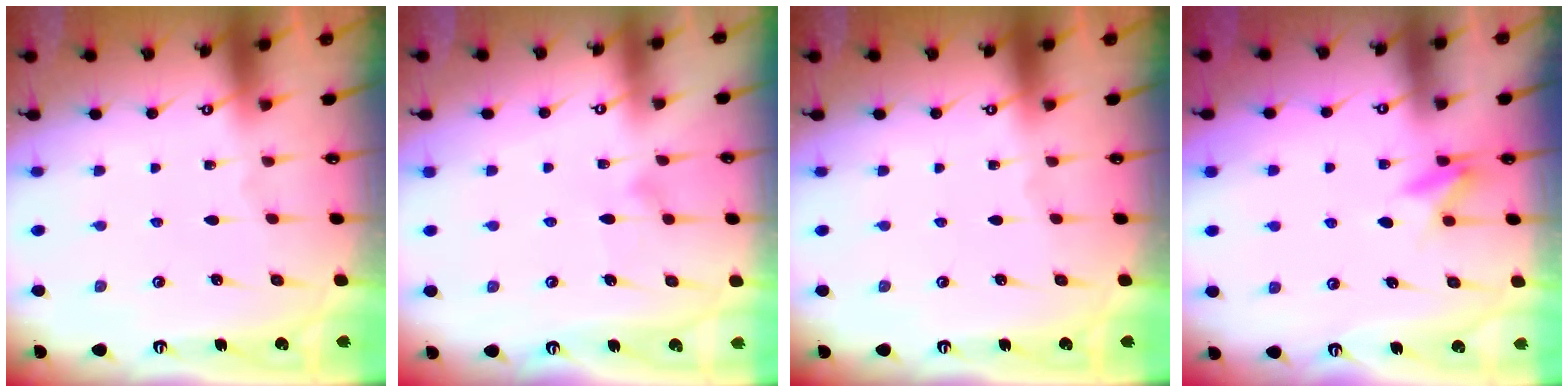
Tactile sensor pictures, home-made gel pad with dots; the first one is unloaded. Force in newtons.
{"total": 9.1, "press": 9.1, "slide": 0.3}
{"total": 0.0}
{"total": 8.2, "press": 8.0, "slide": 1.9}